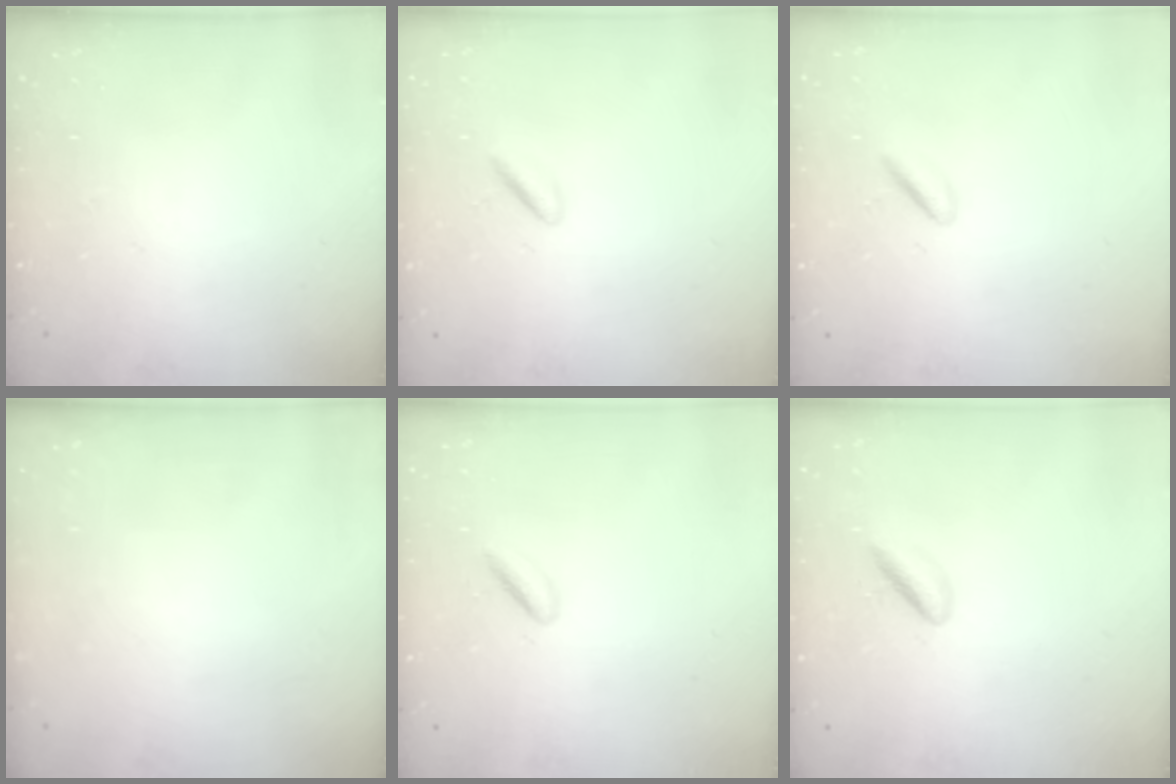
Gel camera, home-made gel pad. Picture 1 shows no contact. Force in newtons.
{"total": 1.8, "press": 1.7, "slide": 0.8}
{"total": 1.8, "press": 1.6, "slide": 0.8}
{"total": 0.0}
{"total": 2.8, "press": 2.7, "slide": 0.8}
{"total": 3.0, "press": 3.0, "slide": 0.1}